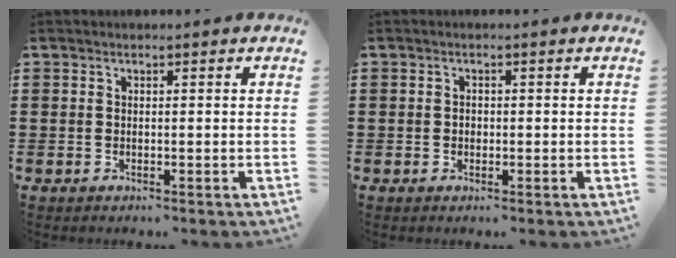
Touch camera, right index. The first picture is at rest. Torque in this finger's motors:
{"motor_torque": [0.43, -0.19, 0.07, 0.00]}